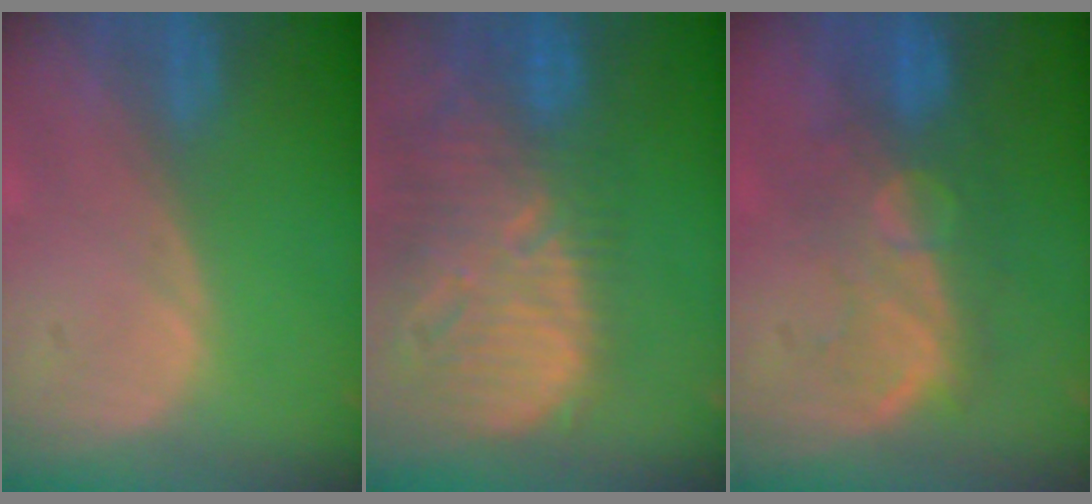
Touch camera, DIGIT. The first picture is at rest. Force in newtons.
{"total": 13.3, "press": 11.5, "slide": 6.7}
{"total": 9.2, "press": 8.3, "slide": 4.0}